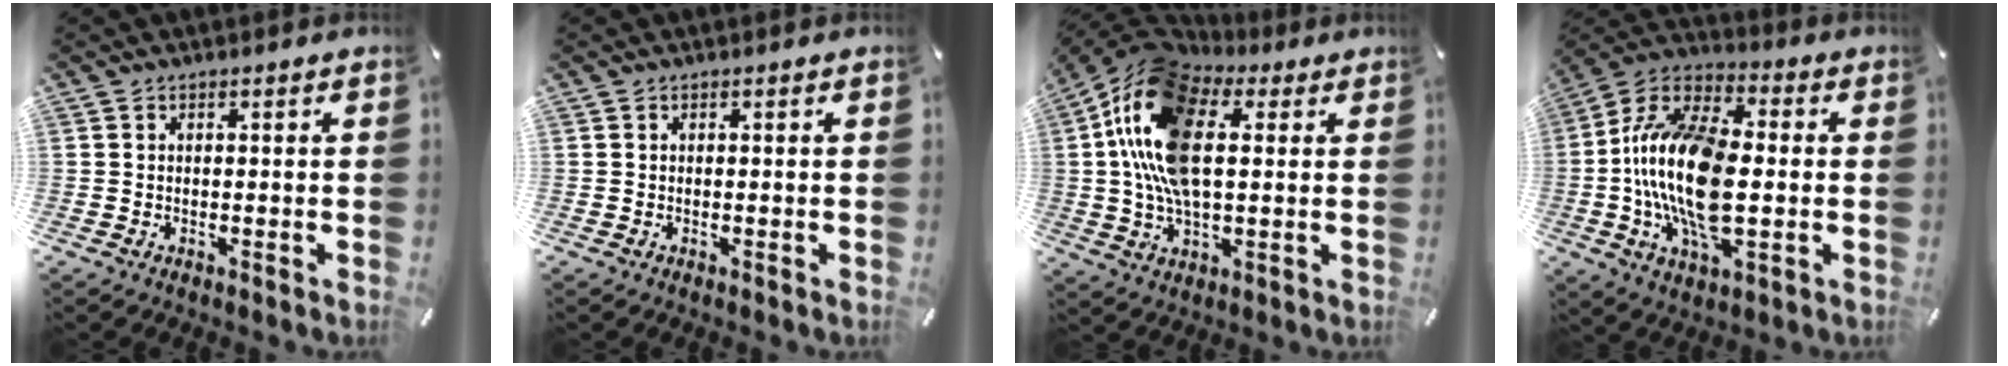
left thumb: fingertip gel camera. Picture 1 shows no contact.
{"total": 0.0}
{"total": 19.6, "force": [4.0, 11.3, 15.5], "torque": [-0.352, 0.003, 0.065]}
{"total": 19.7, "force": [-1.7, 10.7, 16.5], "torque": [-0.356, -0.002, -0.032]}